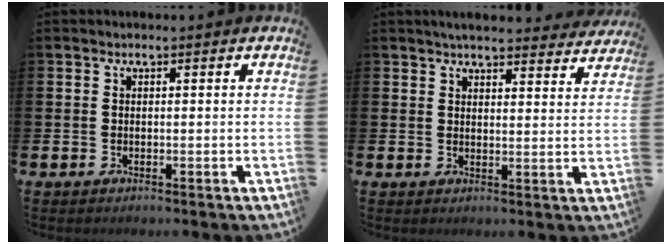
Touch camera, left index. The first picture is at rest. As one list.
[{"total": 4.4, "force": [4.3, 0.5, 1.0], "torque": [-0.015, -0.025, 0.074]}]